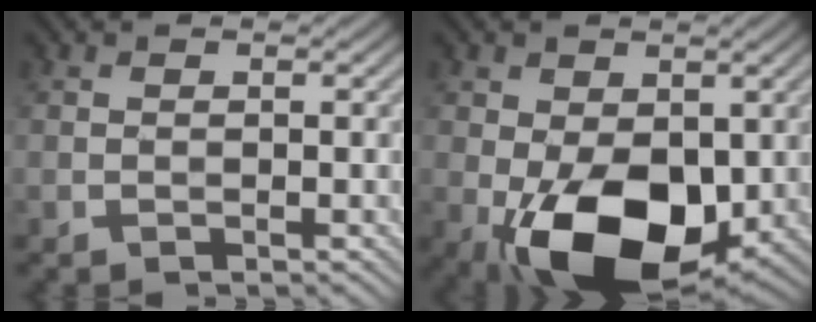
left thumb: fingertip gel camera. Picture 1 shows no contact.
{"total": 13.3, "force": [-3.5, 7.8, 10.2], "torque": [-0.175, -0.028, -0.051]}